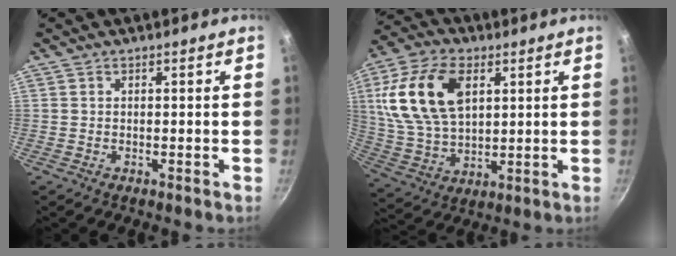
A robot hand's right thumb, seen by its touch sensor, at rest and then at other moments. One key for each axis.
{"total": 18.3, "fx": 5.3, "fy": 11.1, "fz": 13.6, "tx": -0.249, "ty": -0.007, "tz": 0.105}